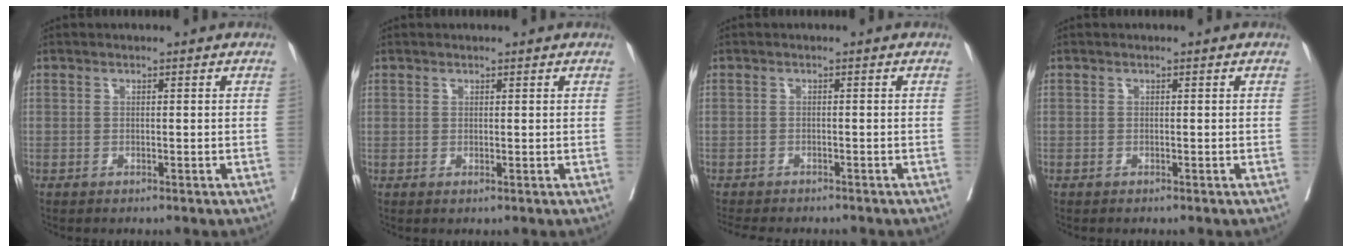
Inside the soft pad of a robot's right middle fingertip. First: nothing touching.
{"total": 0.9, "force": [0.5, 0.7, 0.0], "torque": [0.008, -0.001, 0.004]}
{"total": 6.9, "force": [-6.1, 2.0, 2.6], "torque": [-0.036, -0.005, -0.086]}
{"total": 0.0}